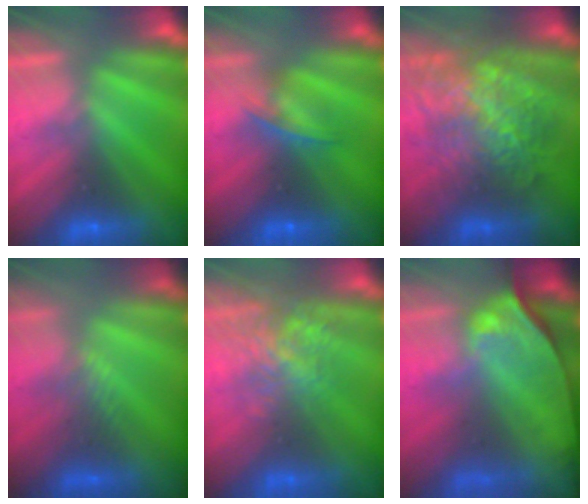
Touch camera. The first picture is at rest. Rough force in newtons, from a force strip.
{"total": 6.4}
{"total": 8.4}
{"total": 3.3}
{"total": 3.7}
{"total": 8.0}